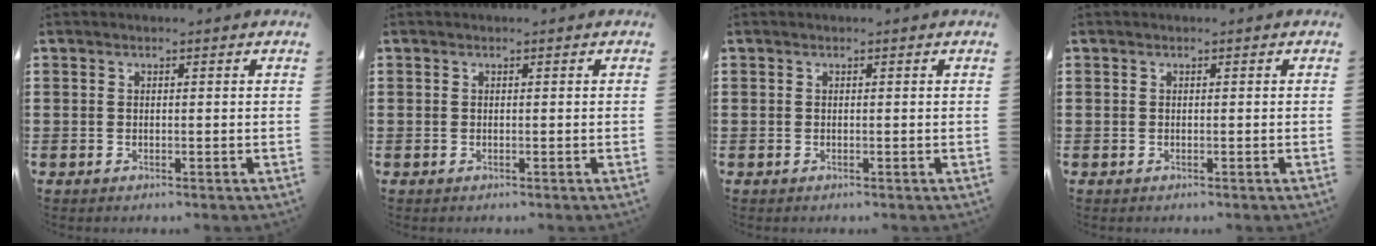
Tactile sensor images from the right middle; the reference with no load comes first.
{"total": 0.0}
{"total": 0.0}
{"total": 0.0}